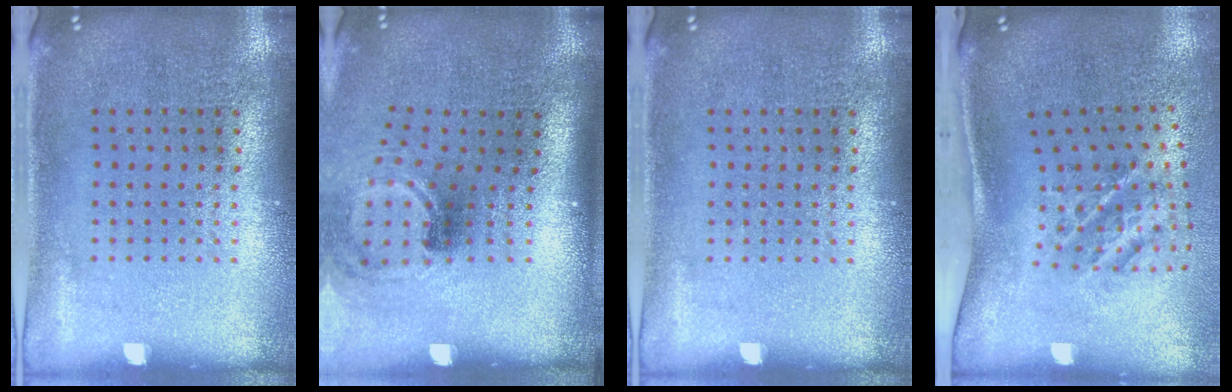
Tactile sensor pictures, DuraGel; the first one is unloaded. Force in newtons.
{"total": 1.6, "press": 1.1, "slide": 1.2}
{"total": 0.0}
{"total": 1.8, "press": 1.2, "slide": 1.3}